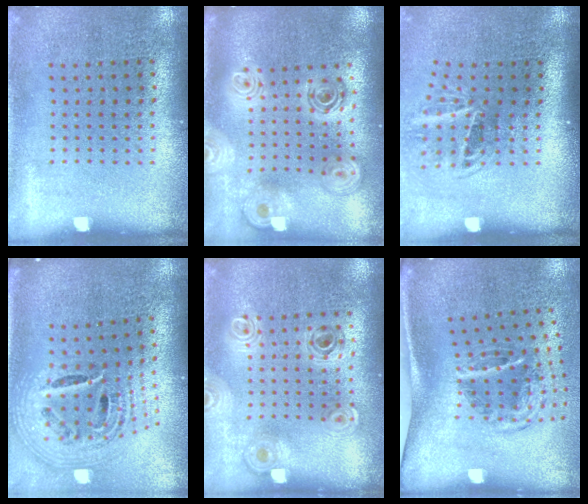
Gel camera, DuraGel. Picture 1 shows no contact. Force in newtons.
{"total": 2.4, "press": 1.9, "slide": 1.5}
{"total": 2.0, "press": 1.3, "slide": 1.6}
{"total": 2.6, "press": 1.9, "slide": 1.8}
{"total": 0.8, "press": 0.8, "slide": 0.2}
{"total": 2.1, "press": 1.2, "slide": 1.7}